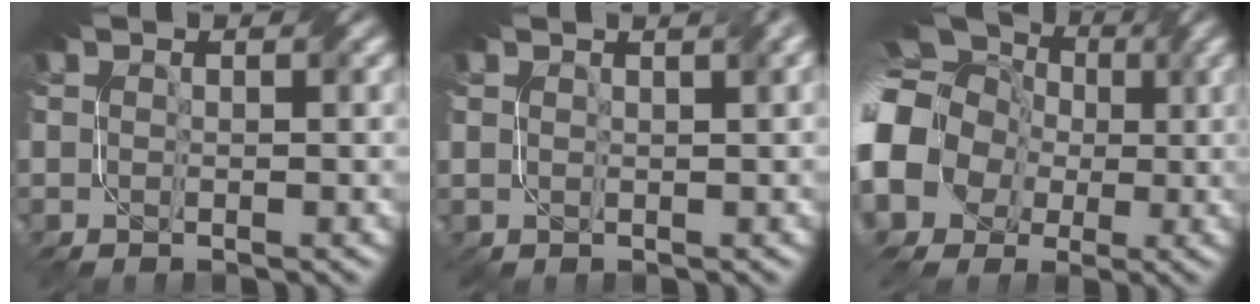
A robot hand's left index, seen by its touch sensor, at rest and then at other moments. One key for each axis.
{"total": 2.2, "fx": 1.5, "fy": 0.7, "fz": 1.4, "tx": -0.010, "ty": 0.008, "tz": 0.022}
{"total": 15.4, "fx": 0.2, "fy": 13.6, "fz": 7.2, "tx": -0.201, "ty": 0.000, "tz": -0.047}